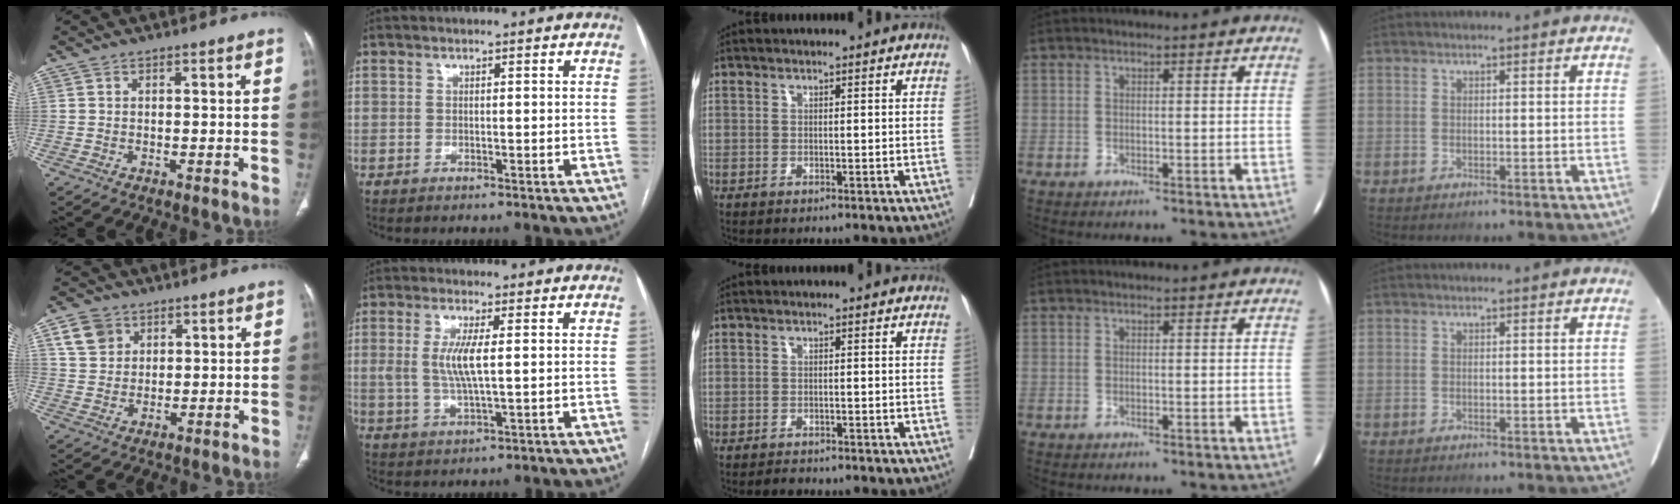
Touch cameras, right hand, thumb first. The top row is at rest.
{"thumb": {"total": 6.3, "force": [3.0, 5.0, 2.4], "torque": [-0.026, -0.007, 0.061]}, "index": {"total": 5.7, "force": [0.7, 1.0, 5.5], "torque": [-0.123, -0.001, 0.017]}, "middle": {"total": 1.2, "force": [-1.1, 0.4, 0.2], "torque": [-0.004, -0.001, -0.013]}}